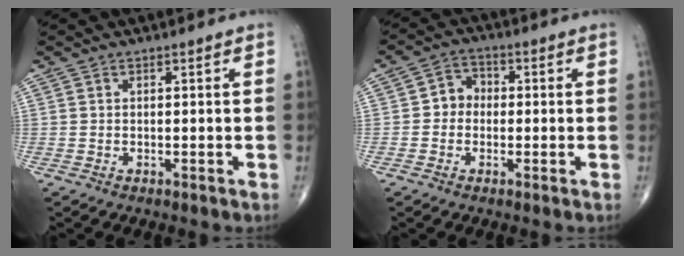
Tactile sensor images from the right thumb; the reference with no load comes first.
{"total": 4.6, "force": [-0.3, 4.0, 2.2], "torque": [-0.014, 0.017, -0.017]}